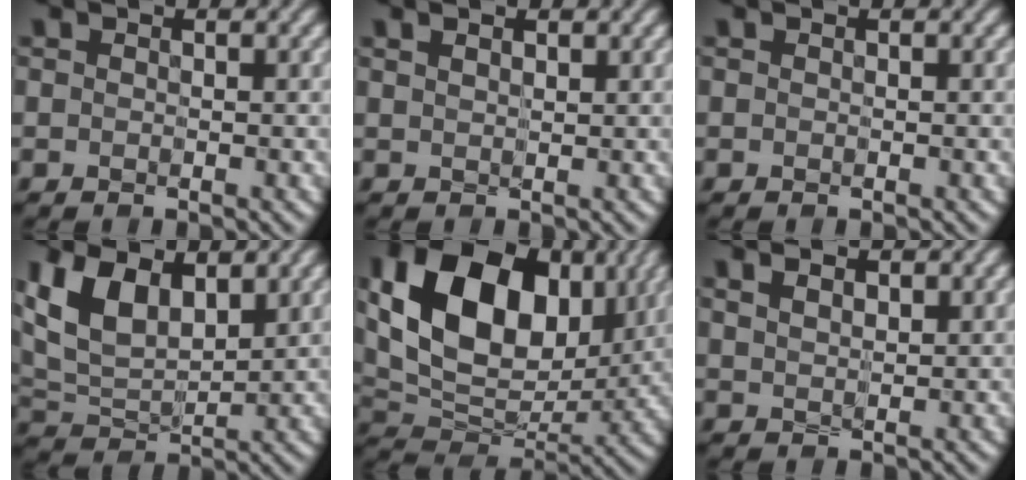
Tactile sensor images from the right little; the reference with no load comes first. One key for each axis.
{"total": 1.5, "fx": 1.0, "fy": 0.6, "fz": 1.0, "tx": -0.011, "ty": 0.008, "tz": 0.009}
{"total": 0.0}
{"total": 7.1, "fx": 2.8, "fy": 4.1, "fz": 5.0, "tx": -0.114, "ty": -0.001, "tz": 0.052}
{"total": 14.6, "fx": 4.0, "fy": 9.9, "fz": 9.9, "tx": -0.187, "ty": 0.013, "tz": 0.077}
{"total": 2.5, "fx": 1.5, "fy": 1.1, "fz": 1.7, "tx": -0.027, "ty": 0.012, "tz": 0.017}